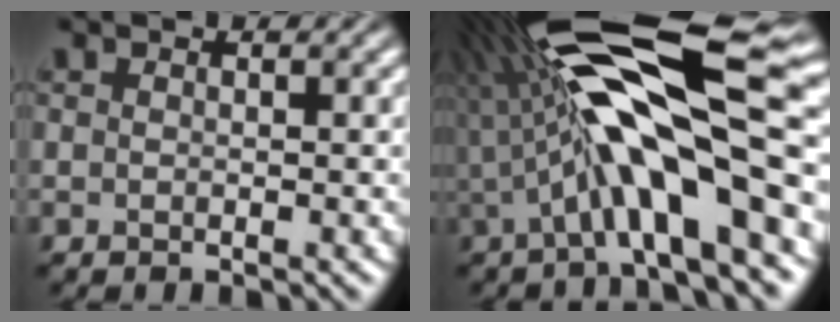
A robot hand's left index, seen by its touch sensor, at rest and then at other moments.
{"total": 14.1, "force": [-0.2, 3.6, 13.6], "torque": [-0.227, 0.038, -0.005]}